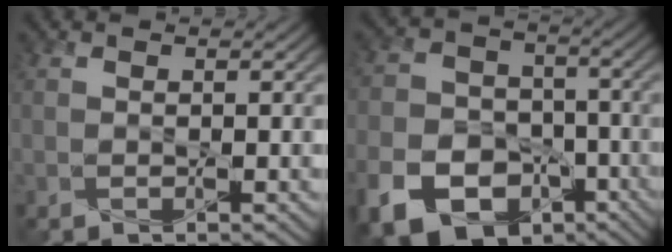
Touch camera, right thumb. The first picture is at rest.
{"total": 14.0, "force": [-7.5, 9.8, 6.7], "torque": [-0.166, -0.040, -0.136]}